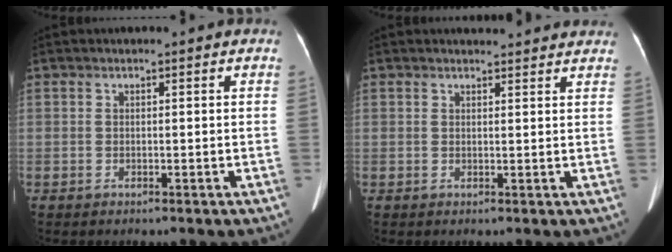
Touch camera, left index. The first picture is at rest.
{"total": 7.0, "force": [6.7, 1.2, 1.5], "torque": [-0.010, 0.011, 0.061]}